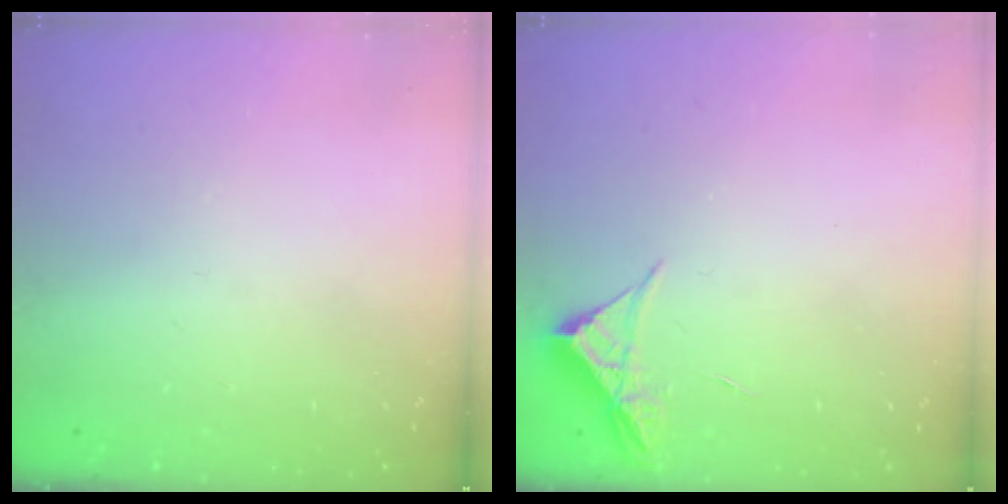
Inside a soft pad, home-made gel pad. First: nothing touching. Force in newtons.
{"total": 4.2, "press": 4.2, "slide": 0.4}